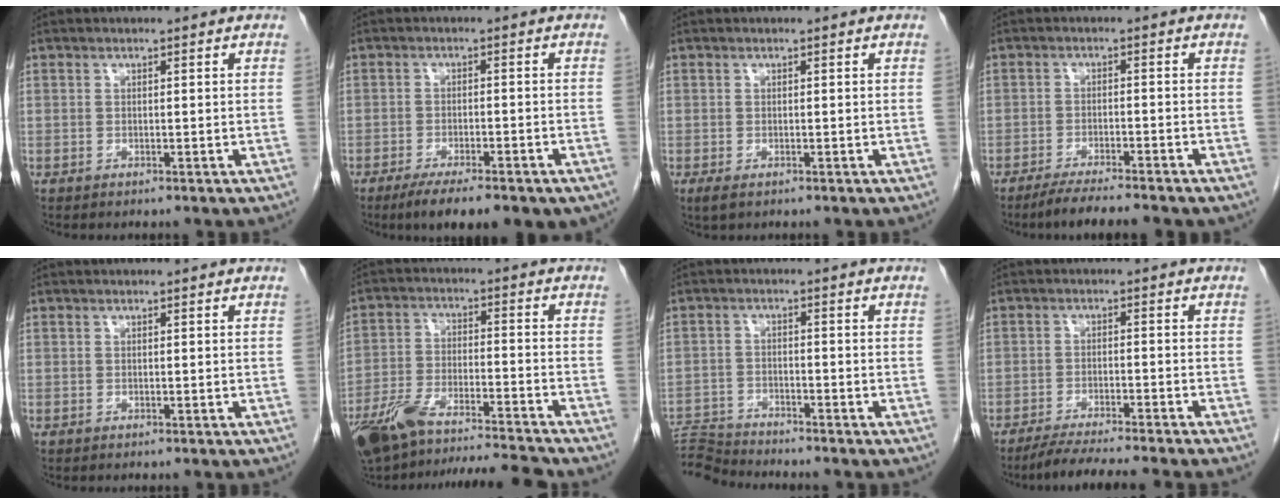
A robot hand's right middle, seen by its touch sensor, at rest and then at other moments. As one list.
[{"total": 12.3, "force": [-8.8, 3.4, 8.0], "torque": [-0.097, -0.009, -0.122]}, {"total": 1.5, "force": [-0.8, 0.7, 1.0], "torque": [-0.022, -0.004, -0.008]}, {"total": 7.5, "force": [-6.4, 0.4, 4.0], "torque": [-0.059, -0.016, -0.099]}, {"total": 0.0}, {"total": 15.6, "force": [-13.9, 0.9, 7.1], "torque": [-0.143, 0.004, -0.234]}, {"total": 6.8, "force": [-6.7, -1.1, -0.2], "torque": [0.001, 0.000, -0.122]}, {"total": 8.7, "force": [-7.6, -1.1, 4.2], "torque": [-0.053, -0.022, -0.120]}]